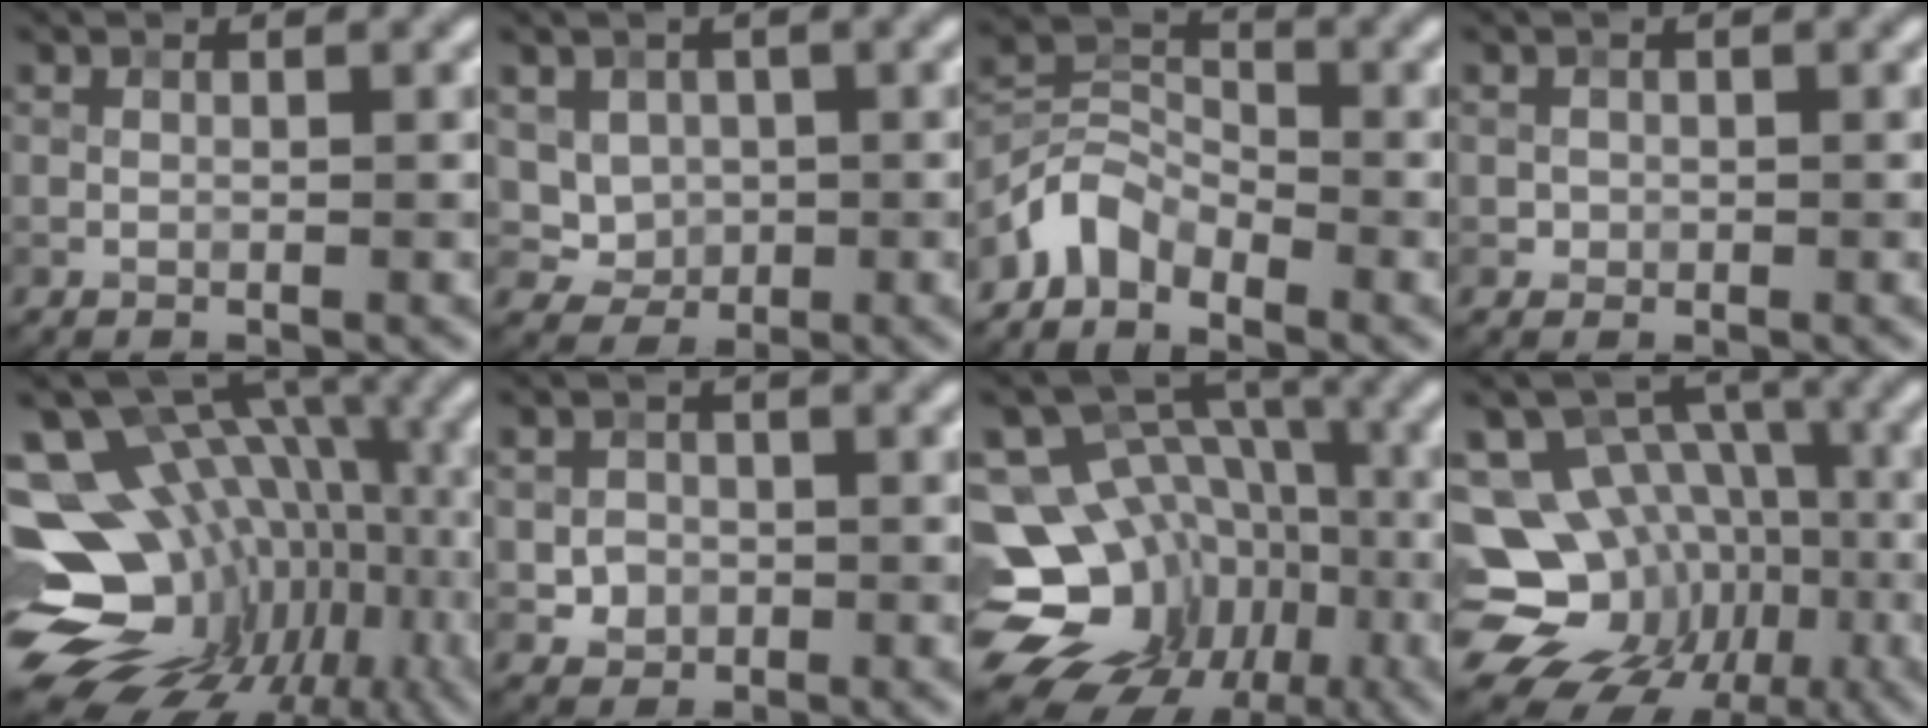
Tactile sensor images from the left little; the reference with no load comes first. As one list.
[{"total": 3.0, "force": [0.2, 2.7, 1.3], "torque": [-0.028, -0.005, 0.013]}, {"total": 3.9, "force": [-3.2, 1.8, 1.0], "torque": [-0.019, 0.009, -0.081]}, {"total": 0.9, "force": [0.1, 0.8, 0.3], "torque": [-0.005, -0.003, 0.005]}, {"total": 18.0, "force": [-4.4, 12.5, 12.2], "torque": [-0.181, 0.015, -0.029]}, {"total": 2.7, "force": [0.0, 2.5, 0.9], "torque": [-0.010, -0.002, 0.002]}, {"total": 17.6, "force": [-5.7, 14.2, 8.5], "torque": [-0.163, -0.002, -0.089]}, {"total": 16.2, "force": [-5.8, 13.7, 6.6], "torque": [-0.132, -0.009, -0.090]}]